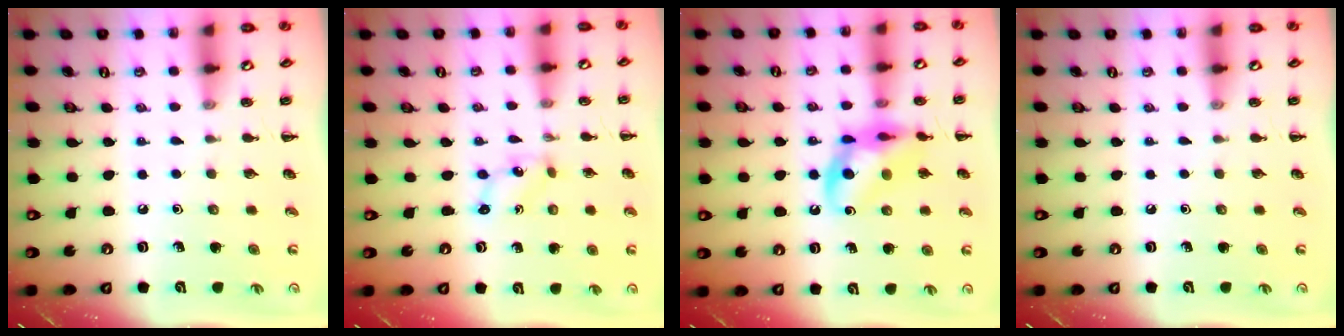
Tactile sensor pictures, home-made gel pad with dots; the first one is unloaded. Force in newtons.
{"total": 1.1, "press": 1.1, "slide": 0.4}
{"total": 13.1, "press": 12.9, "slide": 2.4}
{"total": 0.0}